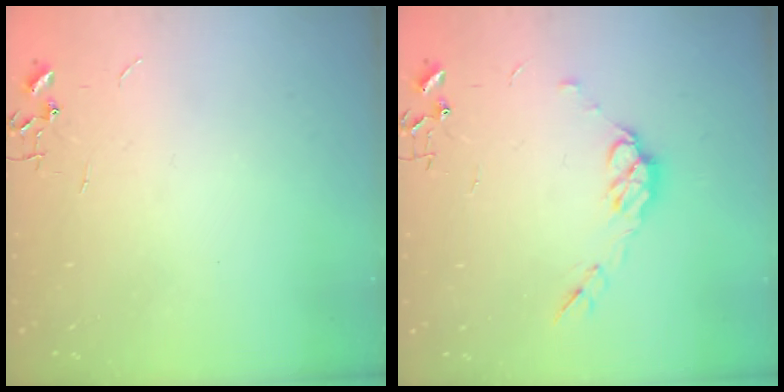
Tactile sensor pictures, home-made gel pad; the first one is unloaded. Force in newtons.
{"total": 8.2, "press": 8.2, "slide": 0.5}